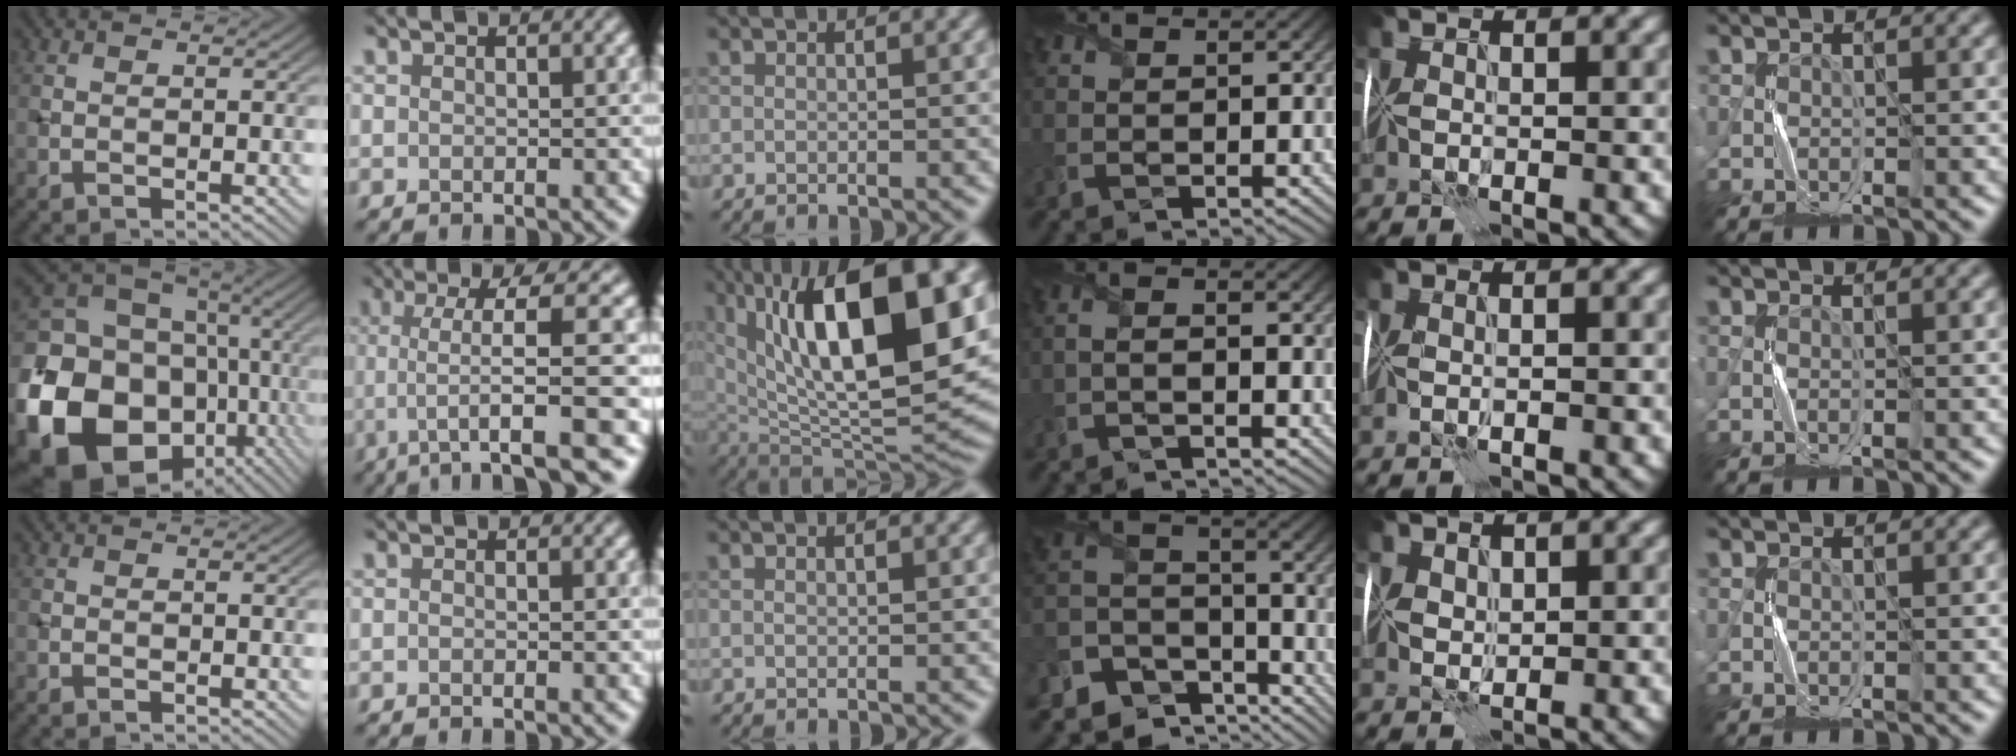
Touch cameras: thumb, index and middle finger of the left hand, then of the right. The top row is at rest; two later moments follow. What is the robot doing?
{"motion": "fold", "object": "memory foam"}